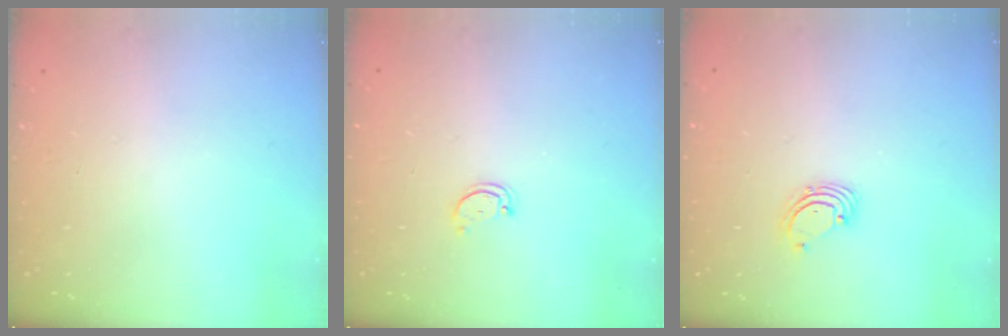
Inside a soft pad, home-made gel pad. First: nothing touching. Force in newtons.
{"total": 2.8, "press": 2.7, "slide": 0.3}
{"total": 1.6, "press": 1.6, "slide": 0.1}